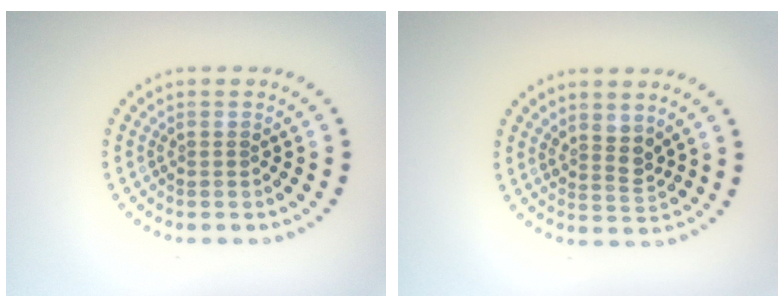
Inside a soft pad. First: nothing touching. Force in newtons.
{"total": 2.1, "press": 1.6, "slide": 1.4}